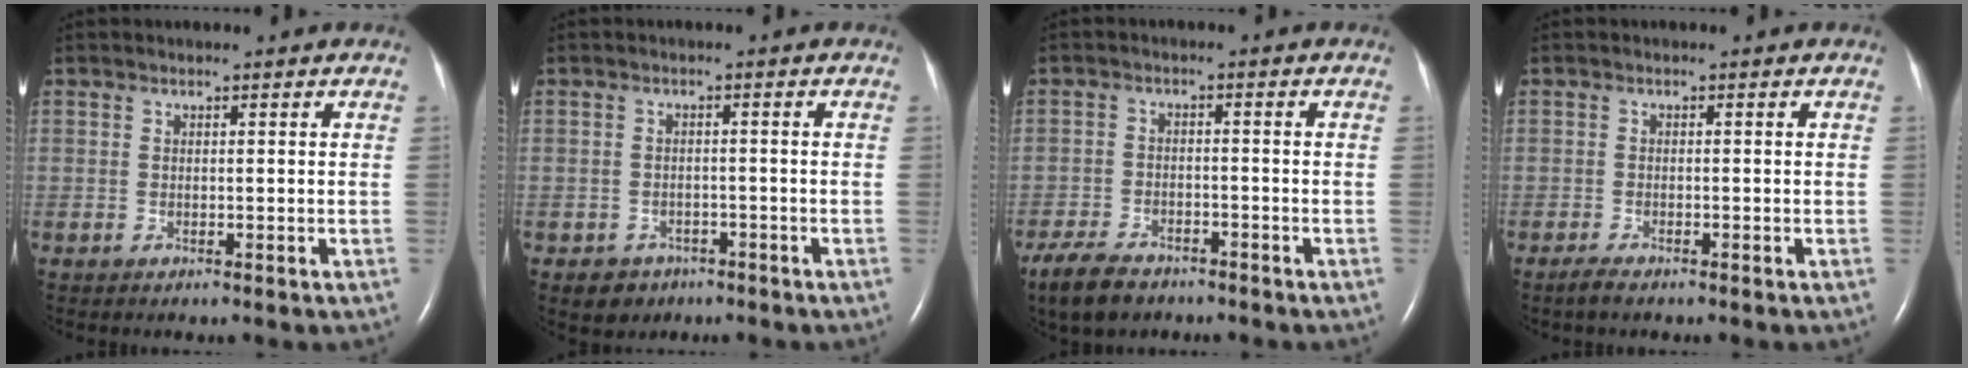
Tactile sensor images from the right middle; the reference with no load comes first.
{"total": 3.1, "force": [-1.9, 2.4, 0.2], "torque": [-0.011, 0.010, -0.021]}
{"total": 7.5, "force": [-5.9, 3.3, 3.3], "torque": [-0.069, -0.010, -0.100]}
{"total": 1.4, "force": [-1.2, 0.2, 0.8], "torque": [-0.030, -0.005, -0.022]}